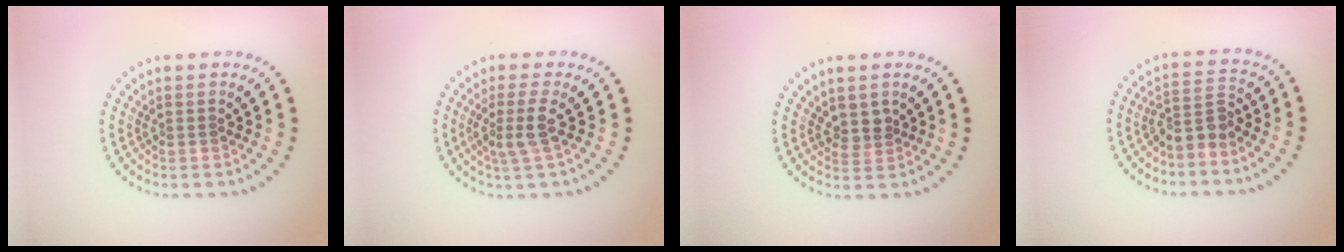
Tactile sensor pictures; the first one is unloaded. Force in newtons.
{"total": 2.5, "press": 2.0, "slide": 1.5}
{"total": 1.5, "press": 1.2, "slide": 0.9}
{"total": 2.6, "press": 1.9, "slide": 1.8}